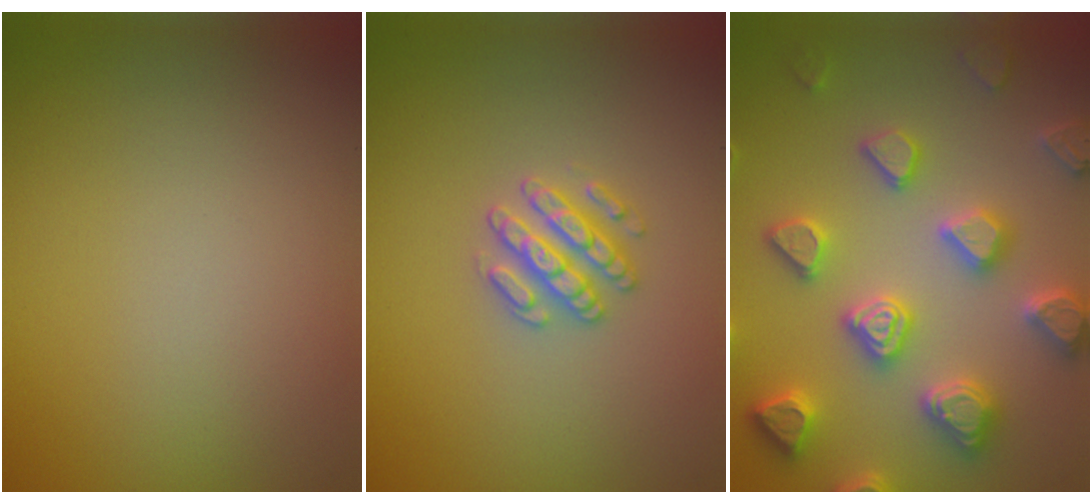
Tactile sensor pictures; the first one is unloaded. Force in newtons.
{"total": 2.6, "press": 2.6, "slide": 0.3}
{"total": 7.1, "press": 7.0, "slide": 1.5}